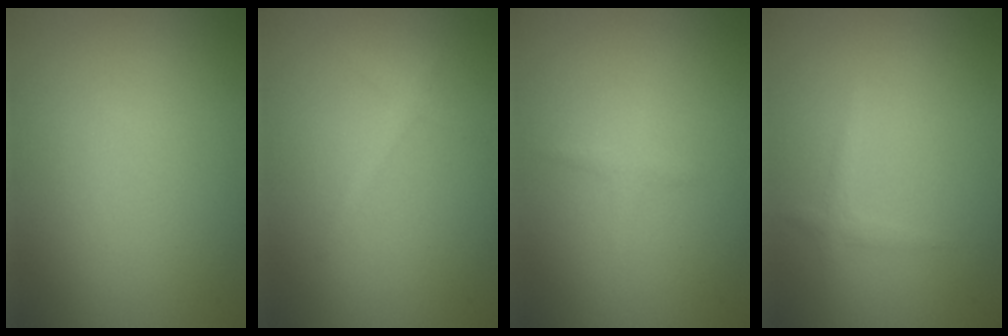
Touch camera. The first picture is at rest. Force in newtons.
{"total": 1.3, "press": 1.3, "slide": 0.1}
{"total": 0.8, "press": 0.8, "slide": 0.1}
{"total": 1.0, "press": 1.0, "slide": 0.0}